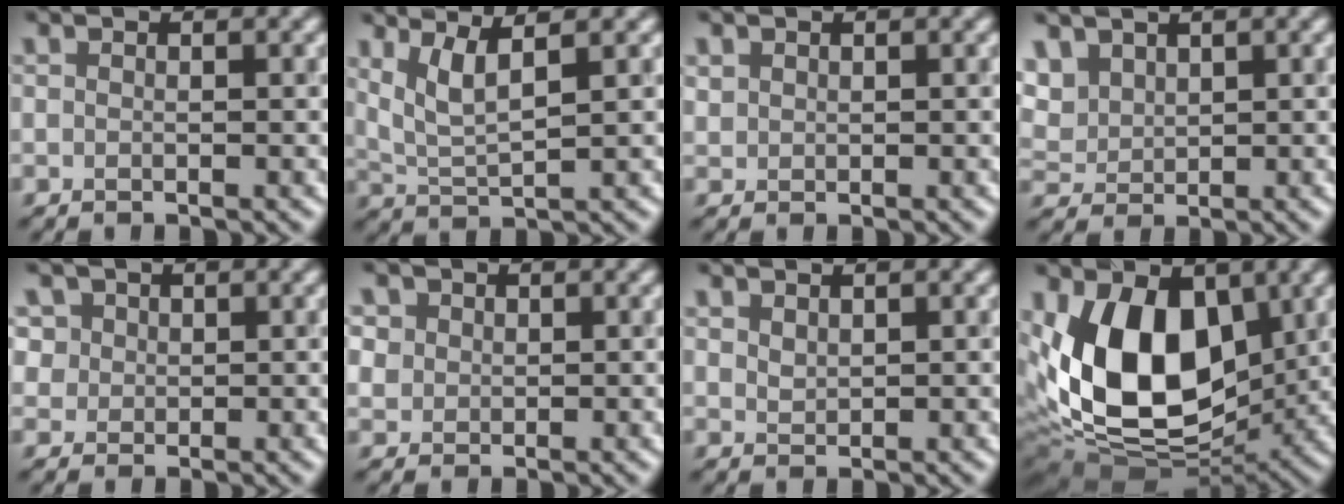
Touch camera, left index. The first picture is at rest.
{"total": 3.0, "force": [1.7, 0.0, 2.4], "torque": [-0.062, 0.006, 0.060]}
{"total": 1.3, "force": [0.2, -0.6, -1.1], "torque": [-0.003, 0.003, 0.032]}
{"total": 1.7, "force": [1.6, 0.7, 0.0], "torque": [-0.025, 0.009, 0.060]}
{"total": 1.8, "force": [1.0, 1.6, 0.0], "torque": [-0.031, 0.005, 0.044]}
{"total": 1.1, "force": [-0.1, 0.5, -1.0], "torque": [0.002, -0.005, 0.025]}
{"total": 0.7, "force": [0.4, -0.3, -0.5], "torque": [-0.011, 0.001, 0.038]}
{"total": 13.0, "force": [0.5, 8.1, 10.2], "torque": [-0.210, -0.021, 0.021]}